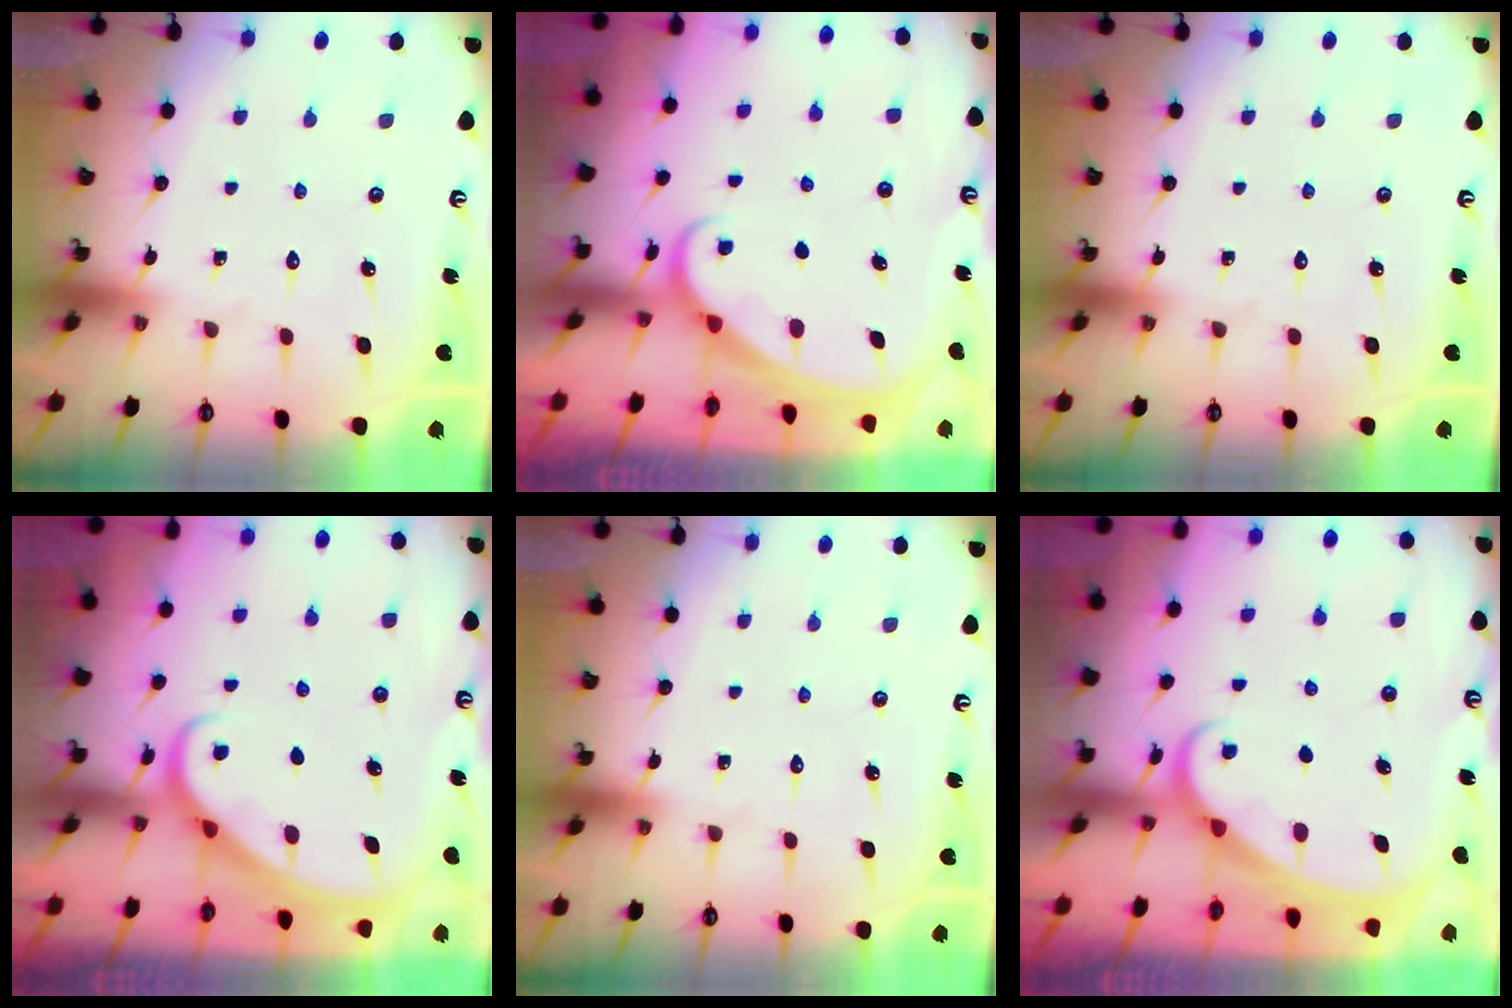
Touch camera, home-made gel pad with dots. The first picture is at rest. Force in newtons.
{"total": 1.6, "press": 1.6, "slide": 0.2}
{"total": 0.0}
{"total": 3.0, "press": 3.0, "slide": 0.2}
{"total": 0.0}
{"total": 1.6, "press": 1.6, "slide": 0.2}